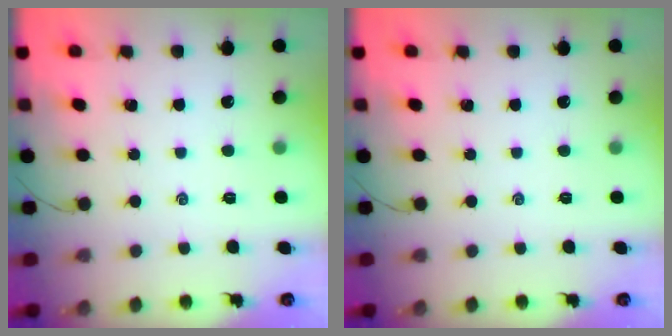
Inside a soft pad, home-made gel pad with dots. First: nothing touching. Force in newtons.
{"total": 0.0}